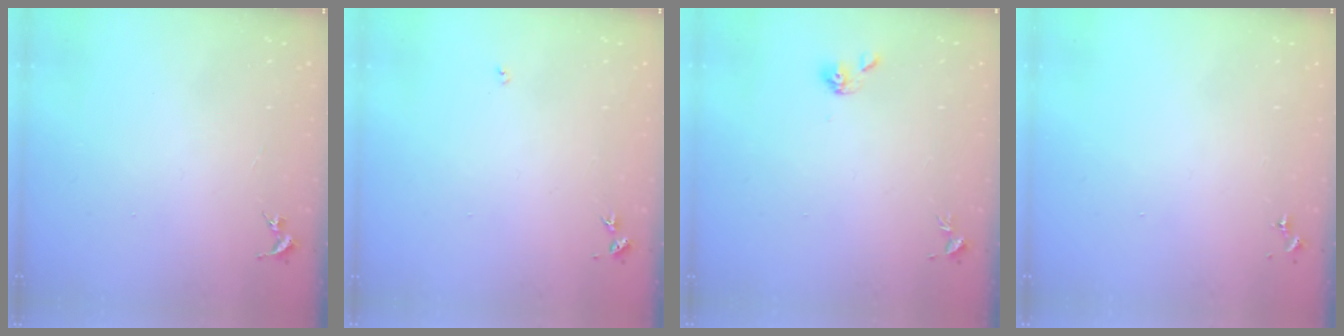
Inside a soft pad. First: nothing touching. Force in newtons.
{"total": 3.0, "press": 3.0, "slide": 0.4}
{"total": 4.7, "press": 4.5, "slide": 1.3}
{"total": 0.0}